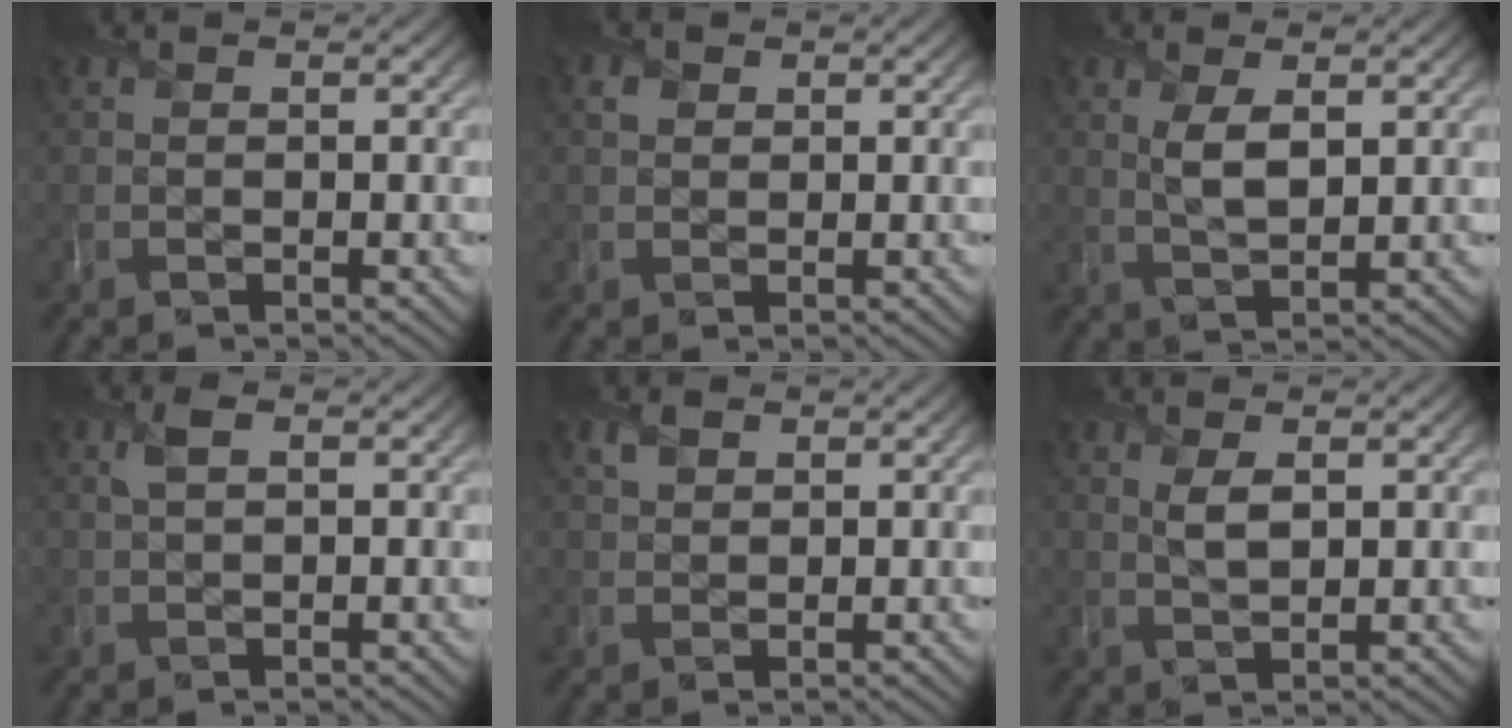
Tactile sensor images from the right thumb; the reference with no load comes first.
{"total": 1.1, "force": [0.6, 1.0, 0.2], "torque": [-0.006, 0.002, 0.010]}
{"total": 3.8, "force": [1.3, 1.6, 3.1], "torque": [-0.071, -0.003, 0.028]}
{"total": 1.6, "force": [0.5, 0.7, 1.3], "torque": [-0.033, 0.006, 0.010]}
{"total": 1.7, "force": [1.1, 1.1, 0.6], "torque": [-0.018, 0.003, 0.022]}
{"total": 2.6, "force": [1.0, 1.1, 2.1], "torque": [-0.047, -0.003, 0.023]}